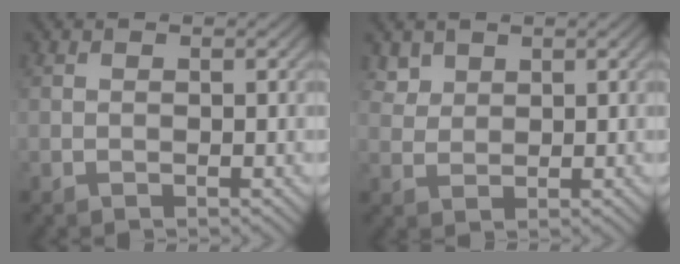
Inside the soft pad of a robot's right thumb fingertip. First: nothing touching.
{"total": 2.2, "force": [1.6, 1.4, 0.5], "torque": [-0.020, -0.007, 0.039]}